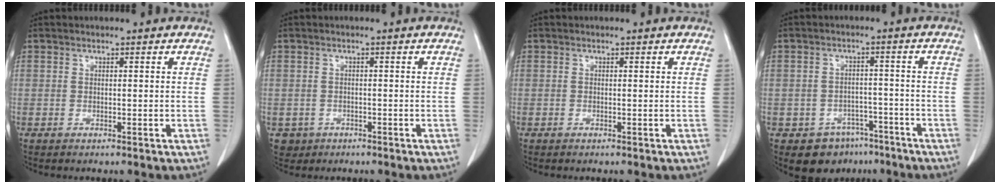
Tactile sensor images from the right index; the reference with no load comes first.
{"total": 3.7, "force": [-1.7, 3.2, 0.2], "torque": [-0.002, 0.009, -0.024]}
{"total": 0.0}
{"total": 6.6, "force": [-4.3, 5.0, 0.8], "torque": [0.001, 0.016, -0.055]}